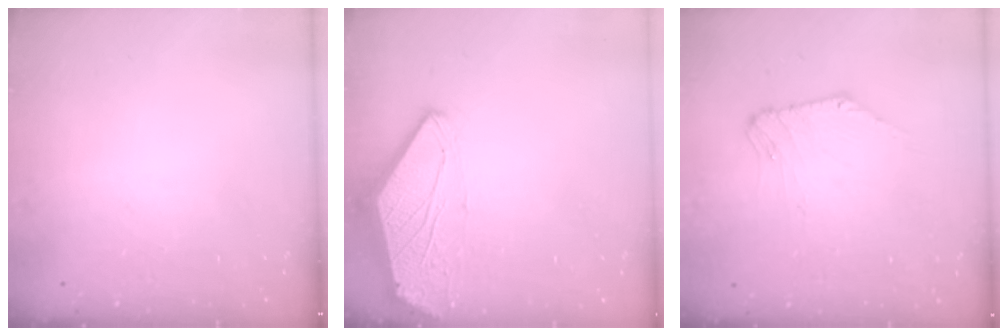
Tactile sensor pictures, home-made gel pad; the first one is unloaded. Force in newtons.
{"total": 0.0}
{"total": 2.0, "press": 2.0, "slide": 0.5}